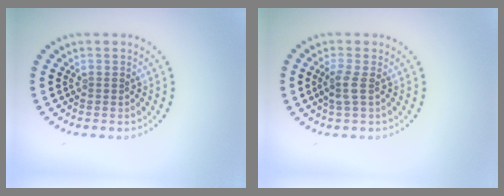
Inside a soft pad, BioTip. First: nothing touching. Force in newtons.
{"total": 1.7, "press": 1.4, "slide": 0.9}